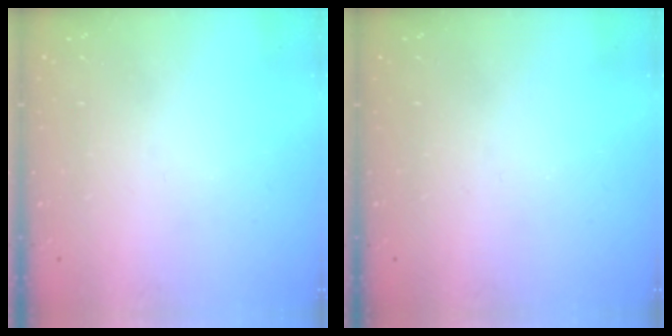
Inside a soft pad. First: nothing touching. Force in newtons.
{"total": 0.0}